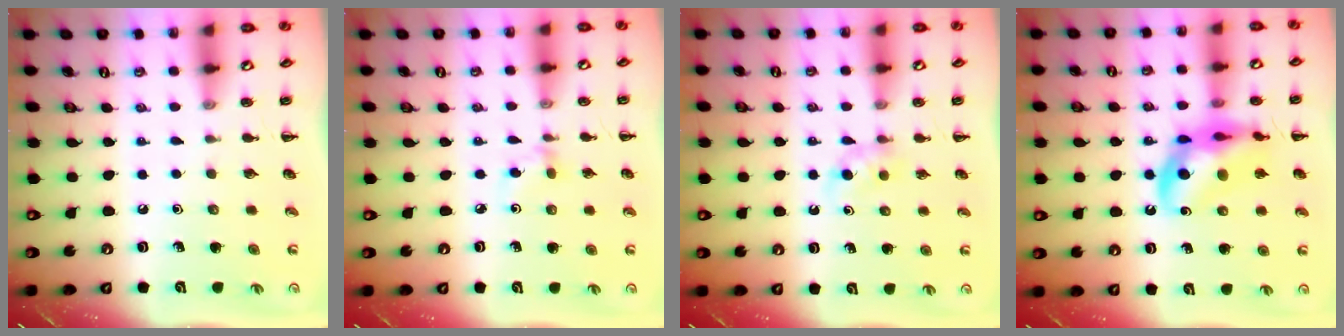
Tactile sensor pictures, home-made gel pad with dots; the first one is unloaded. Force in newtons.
{"total": 4.0, "press": 3.7, "slide": 1.4}
{"total": 3.8, "press": 3.4, "slide": 1.5}
{"total": 14.9, "press": 14.5, "slide": 3.3}